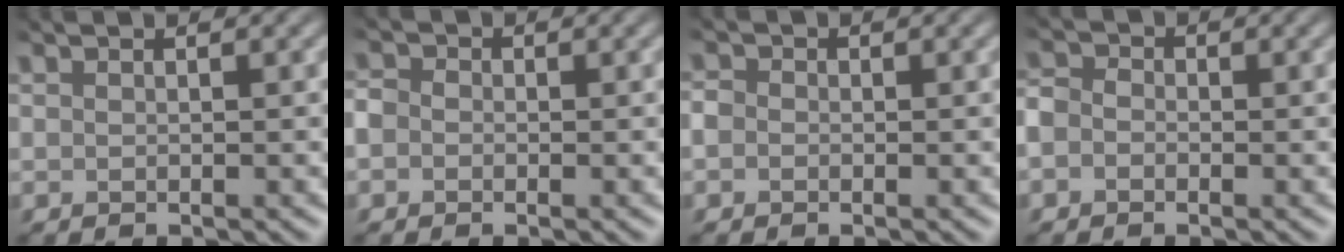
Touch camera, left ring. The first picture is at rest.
{"total": 2.8, "force": [-2.3, -0.2, -1.7], "torque": [0.008, -0.016, -0.030]}
{"total": 2.7, "force": [-2.1, -0.5, -1.6], "torque": [0.005, -0.014, -0.023]}
{"total": 3.2, "force": [-2.7, -0.2, -1.8], "torque": [0.010, -0.014, -0.039]}